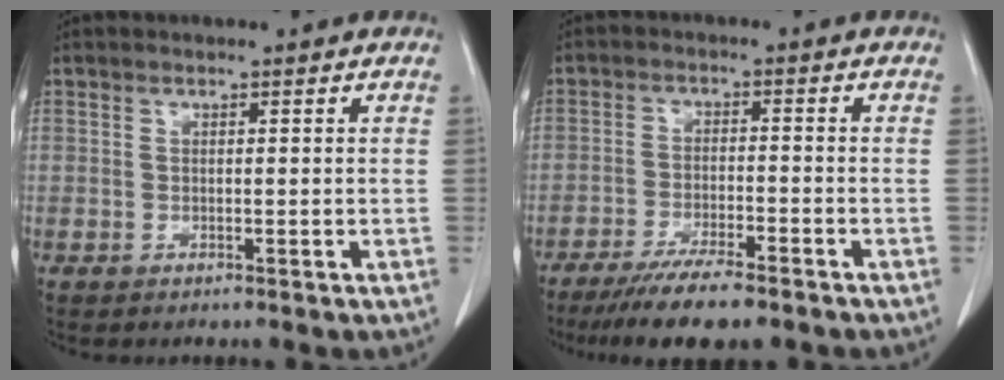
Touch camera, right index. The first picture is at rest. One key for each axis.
{"total": 8.7, "fx": -6.8, "fy": 1.2, "fz": 5.3, "tx": -0.085, "ty": -0.018, "tz": -0.110}